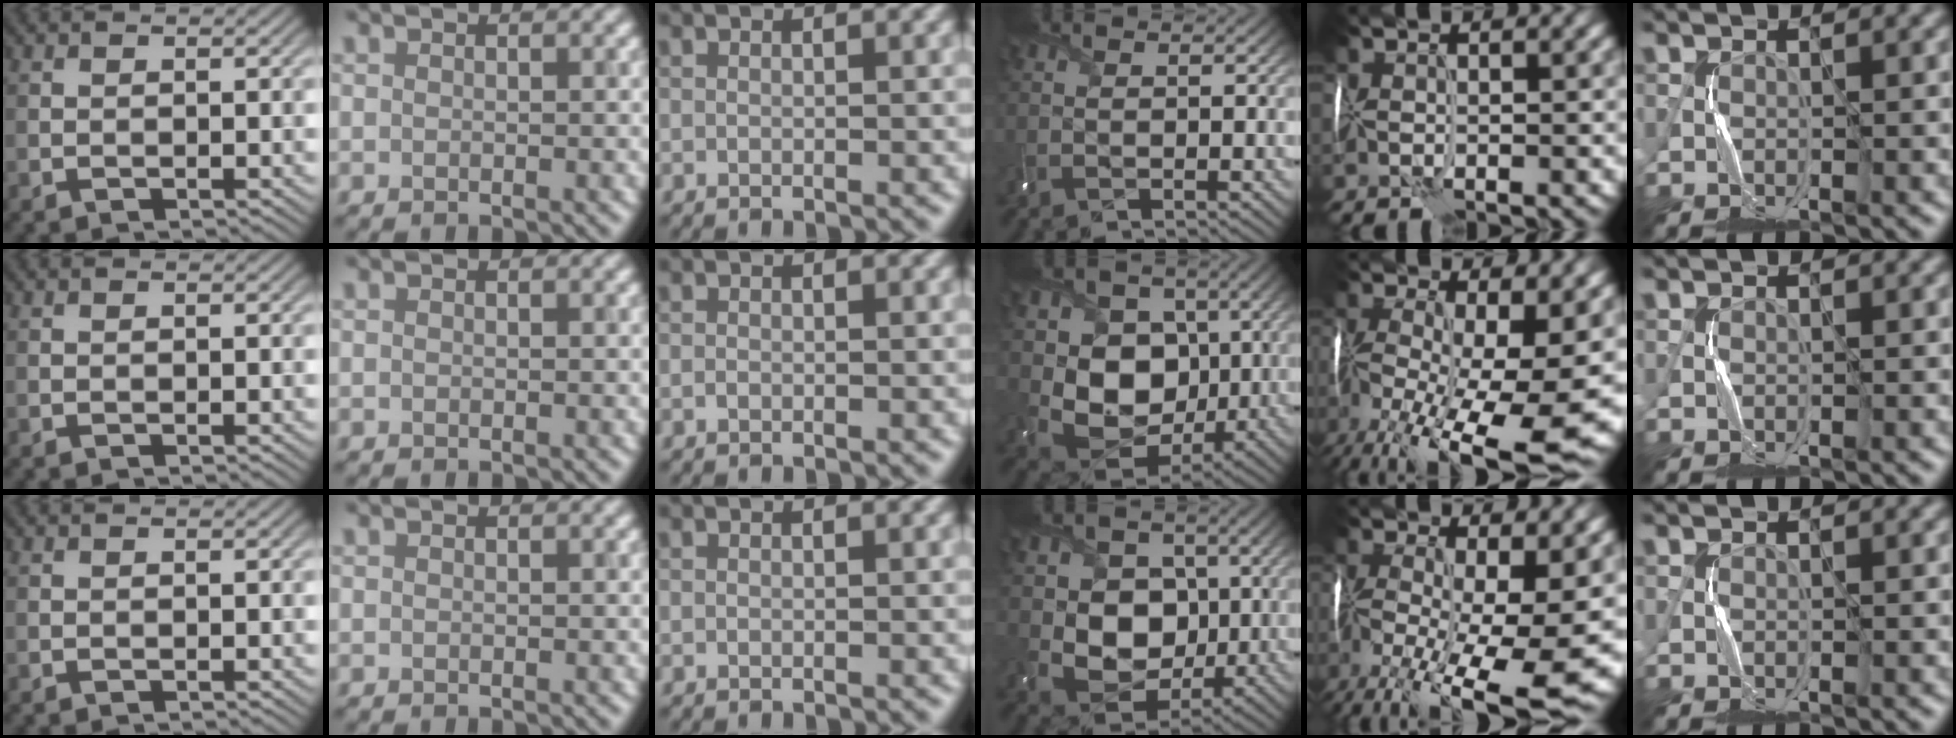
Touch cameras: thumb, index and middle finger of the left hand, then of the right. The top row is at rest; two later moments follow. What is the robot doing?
{"motion": "wrap", "object": "receipt paper"}